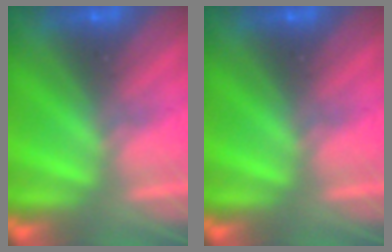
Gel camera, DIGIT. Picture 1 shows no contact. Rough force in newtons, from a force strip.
{"total": 0.0}